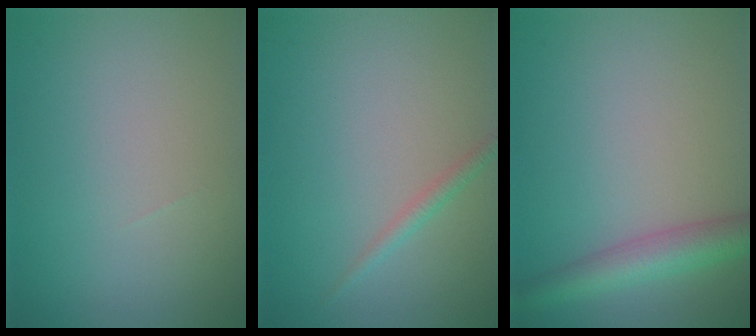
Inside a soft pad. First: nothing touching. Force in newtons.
{"total": 1.1, "press": 1.1, "slide": 0.1}
{"total": 4.2, "press": 4.2, "slide": 0.2}